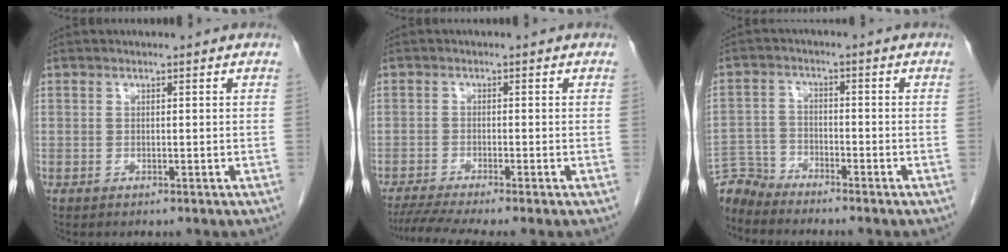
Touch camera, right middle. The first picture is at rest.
{"total": 6.1, "force": [-4.9, -0.7, 3.4], "torque": [-0.057, -0.014, -0.083]}
{"total": 4.6, "force": [-4.5, 0.1, -0.9], "torque": [0.018, -0.006, -0.088]}